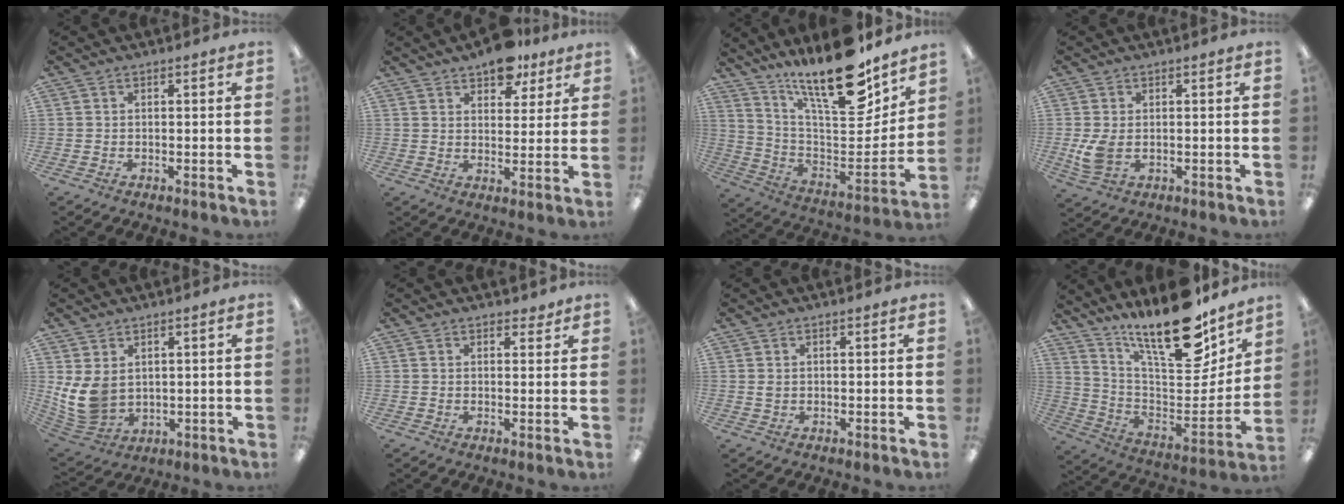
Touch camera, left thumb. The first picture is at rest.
{"total": 9.3, "force": [7.2, 4.4, 3.8], "torque": [-0.038, -0.038, 0.127]}
{"total": 22.1, "force": [17.4, 6.1, 12.2], "torque": [-0.190, -0.133, 0.292]}
{"total": 5.4, "force": [-0.1, 3.6, 4.0], "torque": [-0.089, -0.004, -0.005]}
{"total": 10.0, "force": [1.8, 7.4, 6.5], "torque": [-0.164, -0.009, 0.039]}
{"total": 2.0, "force": [1.6, 1.1, 0.5], "torque": [0.005, -0.005, 0.026]}
{"total": 0.9, "force": [0.4, 0.7, 0.5], "torque": [-0.011, 0.004, 0.006]}
{"total": 22.4, "force": [17.0, 6.8, 13.0], "torque": [-0.179, -0.134, 0.283]}